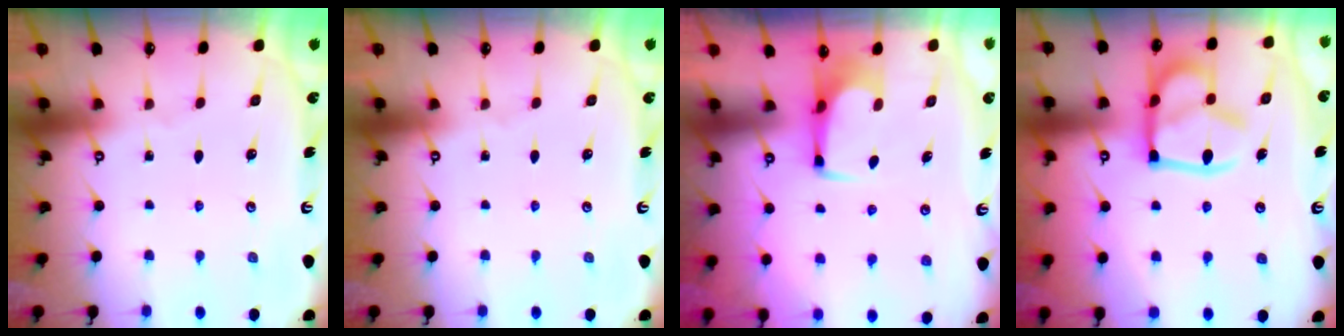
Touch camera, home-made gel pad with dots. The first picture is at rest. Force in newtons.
{"total": 0.0}
{"total": 0.6, "press": 0.5, "slide": 0.3}
{"total": 16.8, "press": 16.7, "slide": 1.8}